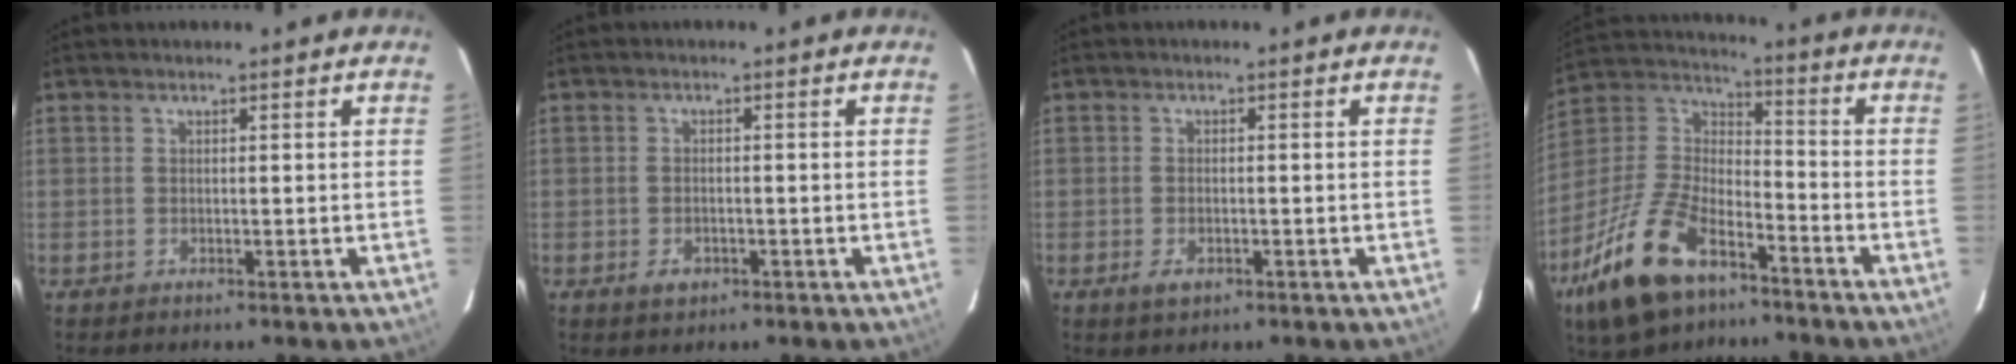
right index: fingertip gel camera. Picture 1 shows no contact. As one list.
[{"total": 2.5, "force": [-1.2, 1.8, 1.4], "torque": [-0.027, -0.001, -0.017]}, {"total": 2.5, "force": [-1.2, 1.5, 1.6], "torque": [-0.033, -0.004, -0.018]}, {"total": 20.8, "force": [-12.5, 10.2, 13.1], "torque": [-0.286, -0.008, -0.229]}]